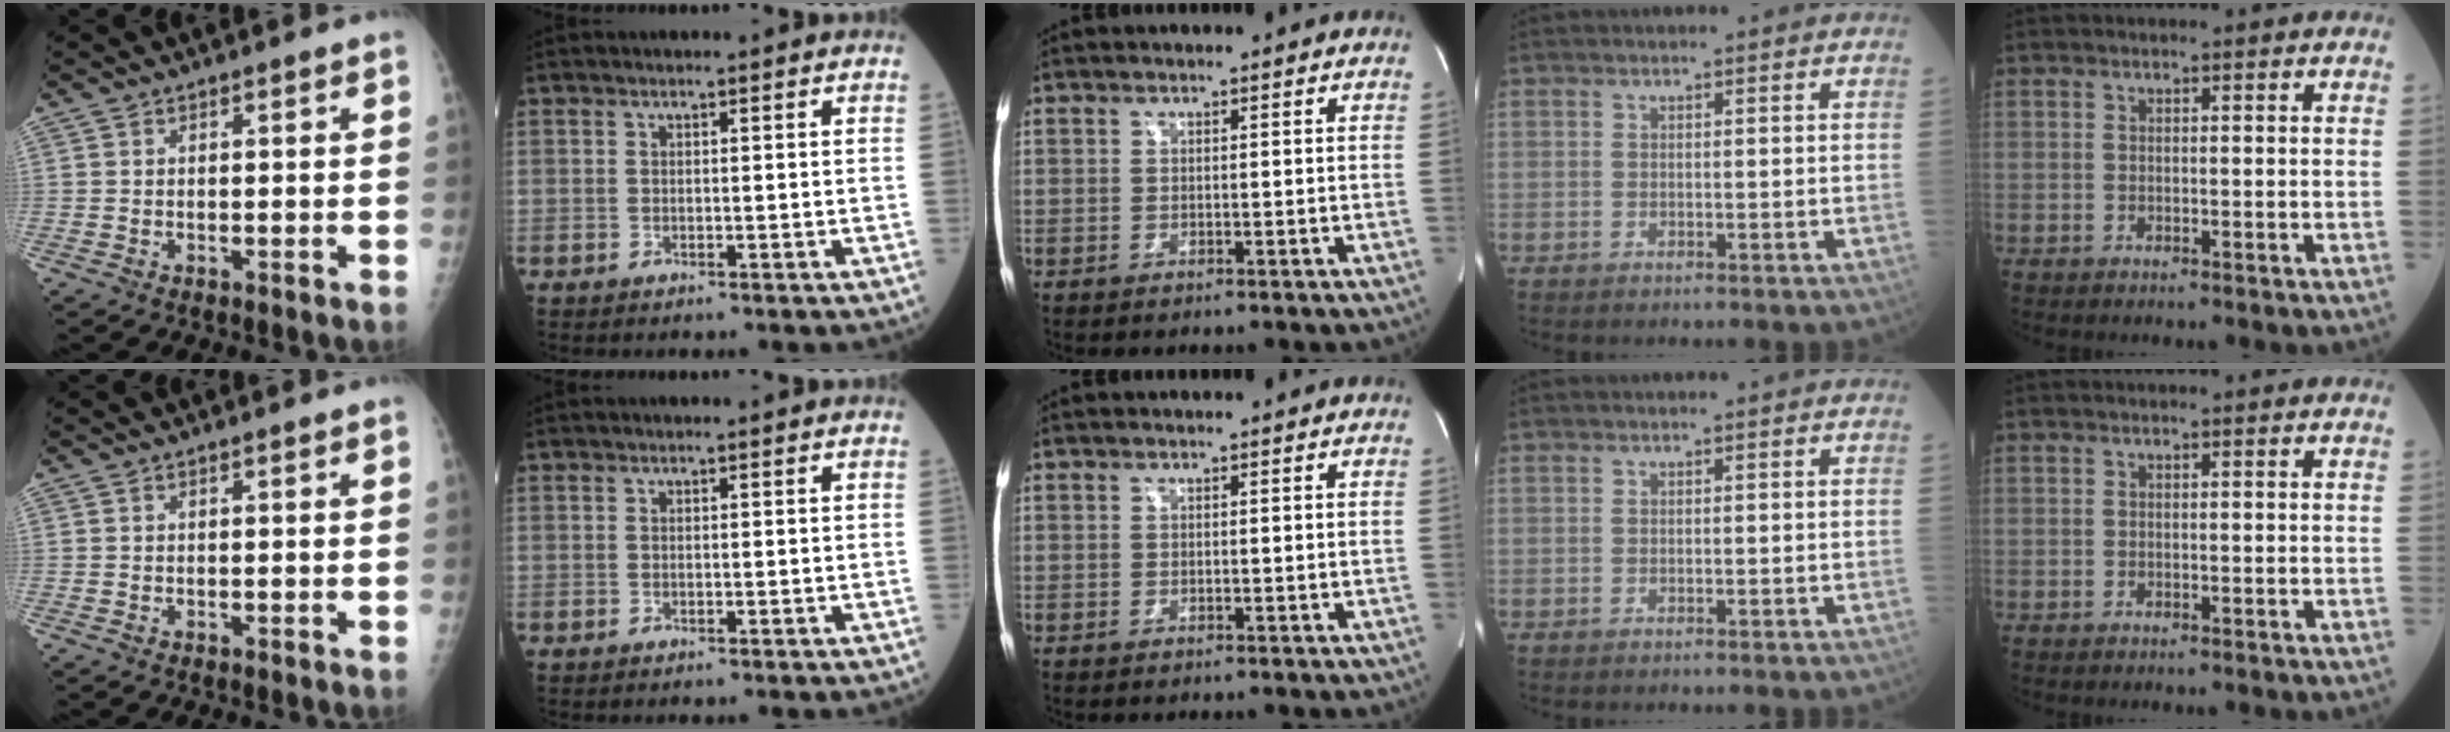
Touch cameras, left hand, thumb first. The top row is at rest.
{}